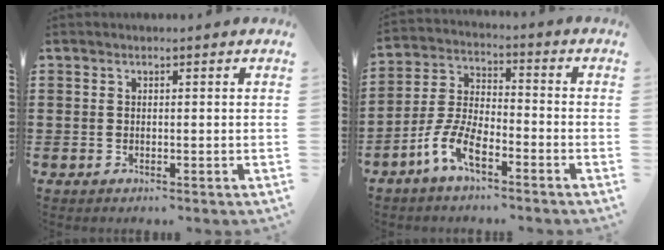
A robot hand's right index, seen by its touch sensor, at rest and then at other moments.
{"total": 7.1, "force": [-4.8, 2.5, 4.6], "torque": [-0.126, -0.006, -0.099]}